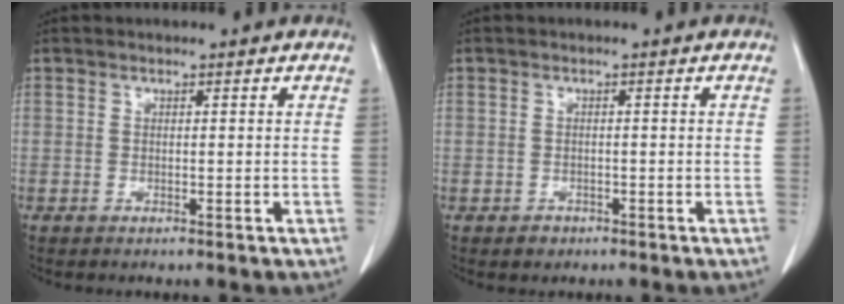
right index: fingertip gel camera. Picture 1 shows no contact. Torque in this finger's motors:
{"motor_torque": [-1.41, 0.41, -0.64, -0.21]}